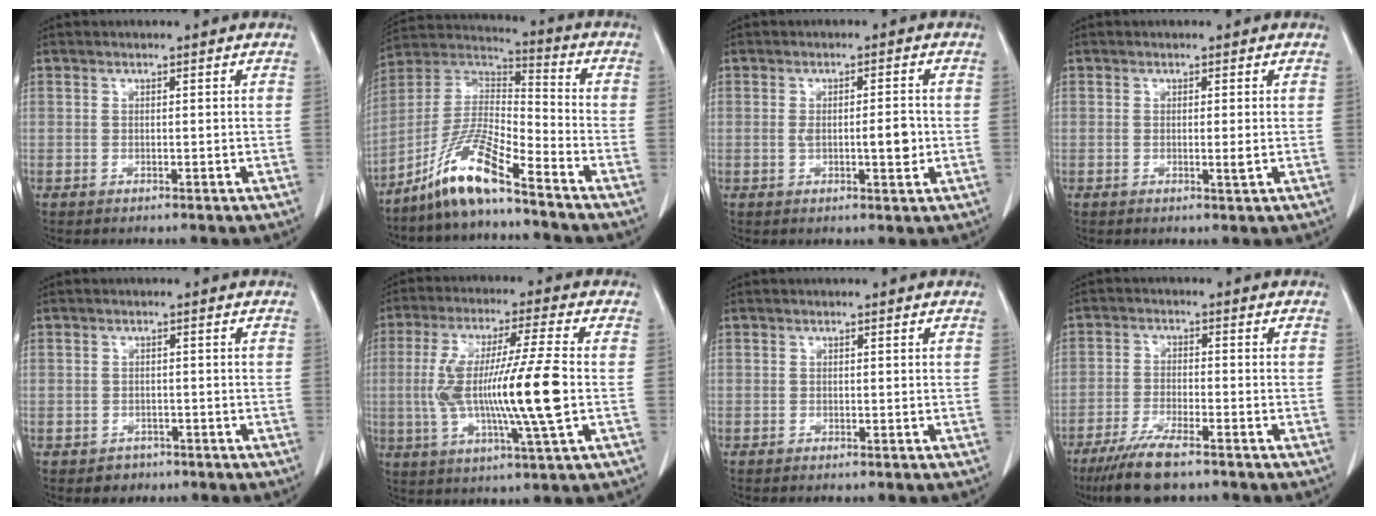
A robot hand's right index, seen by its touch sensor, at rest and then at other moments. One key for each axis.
{"total": 11.8, "fx": -8.5, "fy": 0.7, "fz": 8.1, "tx": -0.170, "ty": 0.002, "tz": -0.164}
{"total": 4.3, "fx": -0.4, "fy": 1.0, "fz": 4.2, "tx": -0.071, "ty": -0.002, "tz": -0.003}
{"total": 1.3, "fx": -0.1, "fy": 0.0, "fz": 1.2, "tx": -0.021, "ty": -0.004, "tz": -0.003}
{"total": 2.2, "fx": -1.3, "fy": 1.8, "fz": 0.0, "tx": -0.001, "ty": 0.007, "tz": -0.019}
{"total": 15.4, "fx": -1.2, "fy": 0.3, "fz": 15.4, "tx": -0.297, "ty": -0.003, "tz": -0.024}
{"total": 0.0}
{"total": 7.9, "fx": -5.8, "fy": 1.1, "fz": 5.2, "tx": -0.099, "ty": -0.020, "tz": -0.100}